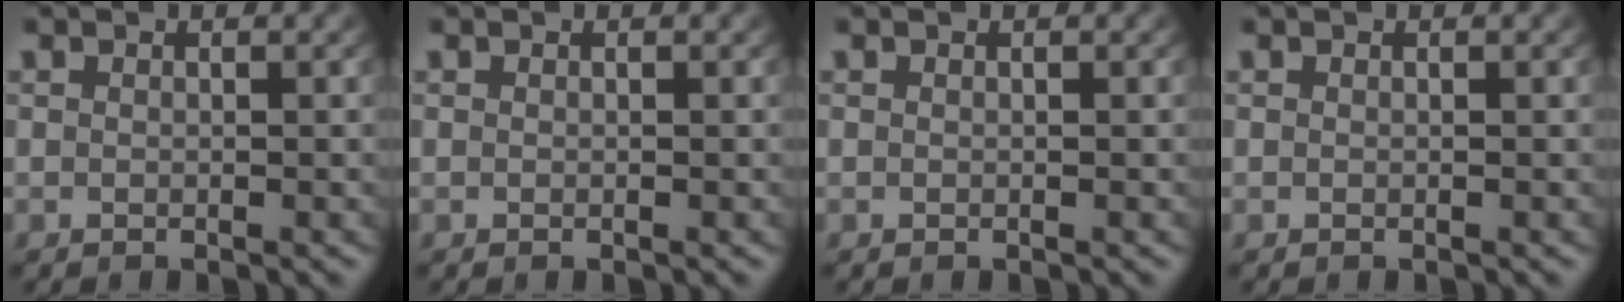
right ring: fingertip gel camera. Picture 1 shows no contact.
{"total": 0.0}
{"total": 0.0}
{"total": 0.0}